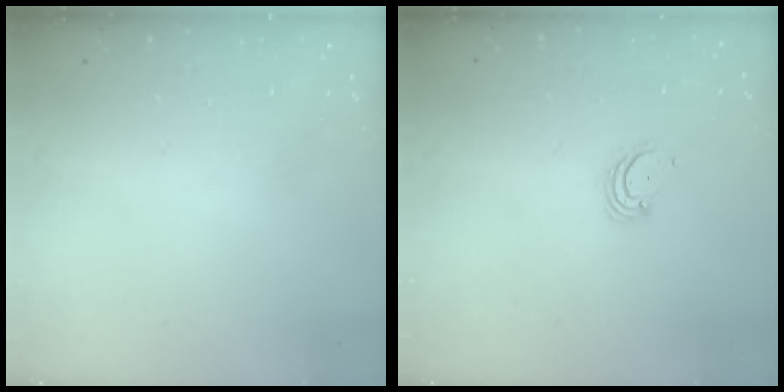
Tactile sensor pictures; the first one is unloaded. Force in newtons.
{"total": 2.8, "press": 2.8, "slide": 0.3}